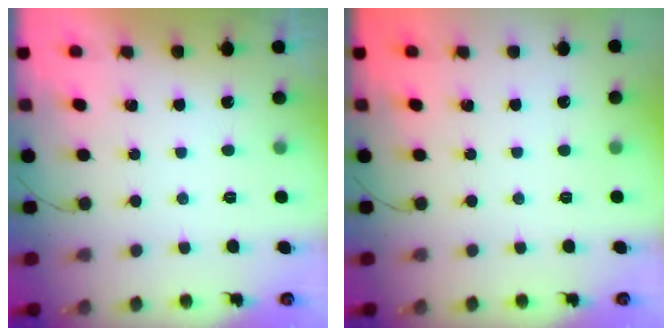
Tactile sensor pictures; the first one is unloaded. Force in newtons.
{"total": 0.0}